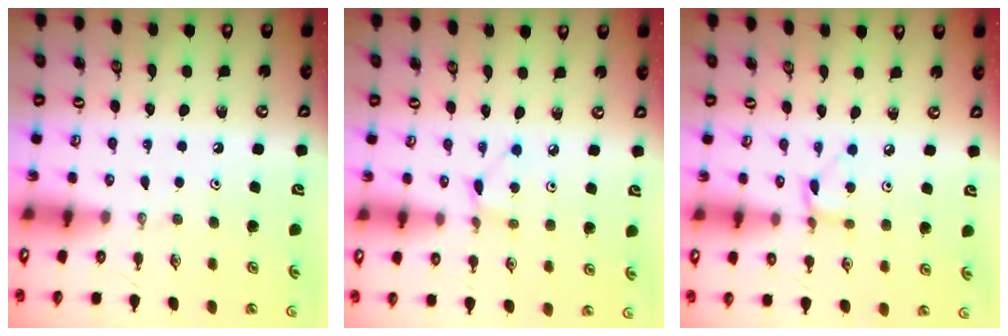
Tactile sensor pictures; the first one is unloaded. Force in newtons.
{"total": 2.9, "press": 2.9, "slide": 0.4}
{"total": 3.5, "press": 3.5, "slide": 0.5}